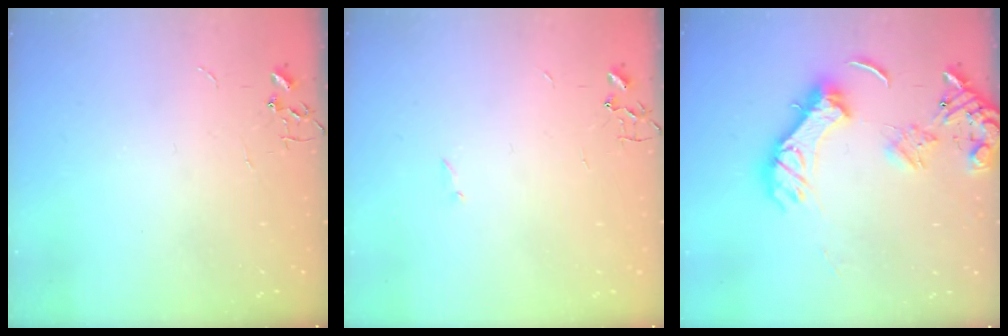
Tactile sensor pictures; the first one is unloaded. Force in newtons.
{"total": 0.8, "press": 0.8, "slide": 0.2}
{"total": 15.8, "press": 15.6, "slide": 2.3}